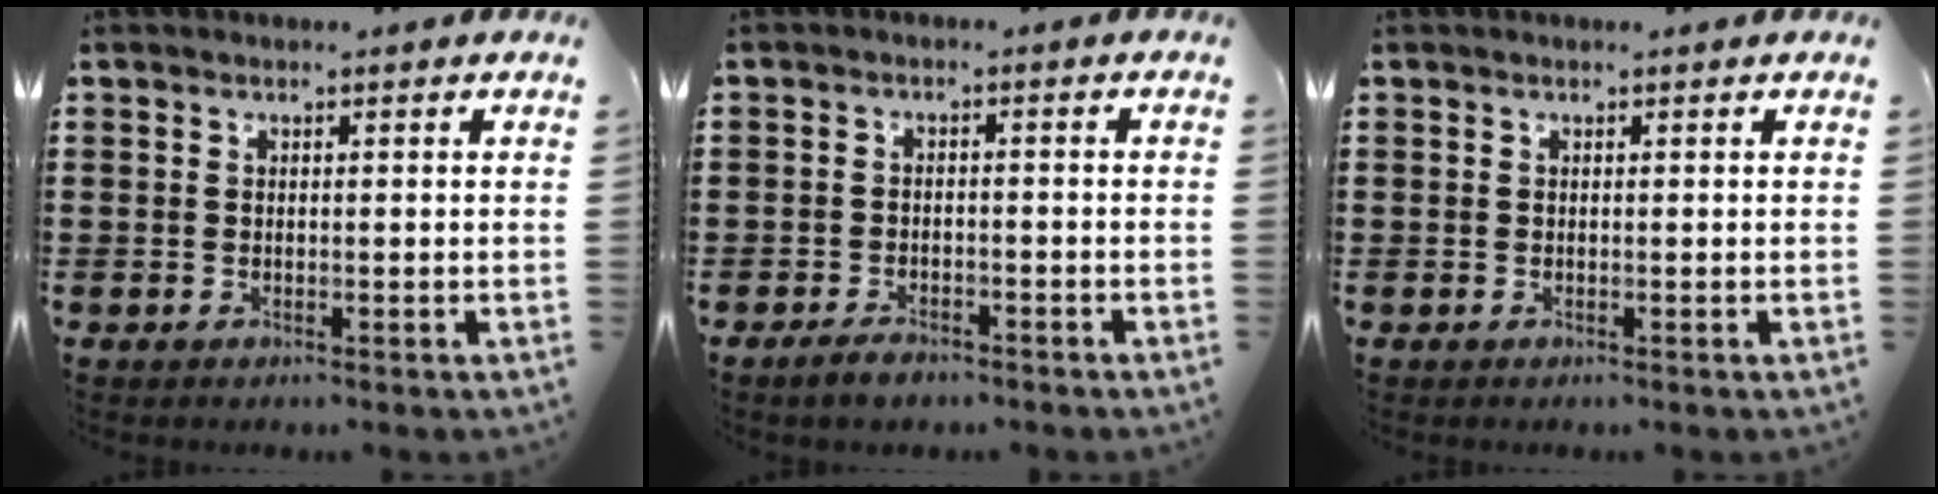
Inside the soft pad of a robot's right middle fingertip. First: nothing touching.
{"total": 2.2, "force": [-1.9, 0.7, 0.9], "torque": [-0.016, 0.004, -0.036]}
{"total": 0.0}